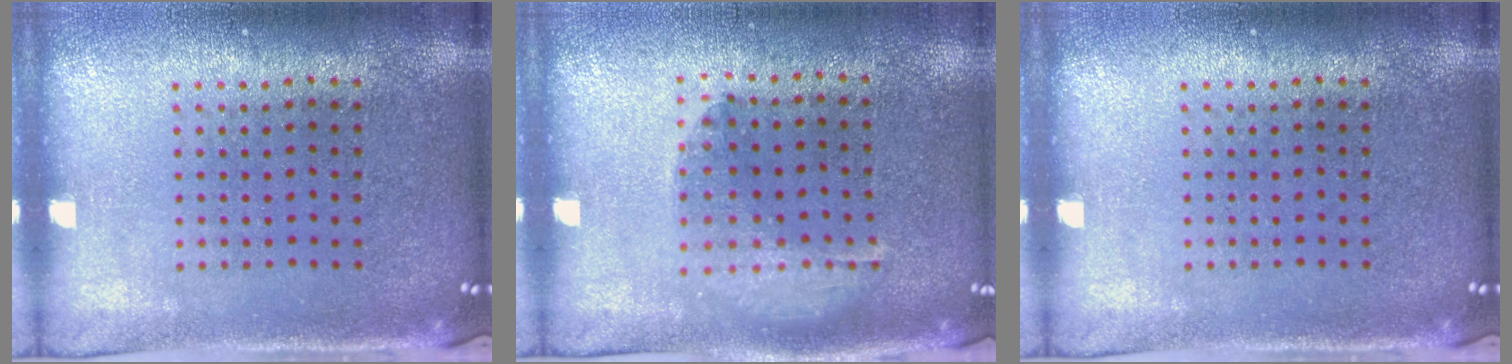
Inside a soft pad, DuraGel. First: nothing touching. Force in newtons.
{"total": 1.1, "press": 1.1, "slide": 0.1}
{"total": 0.0}